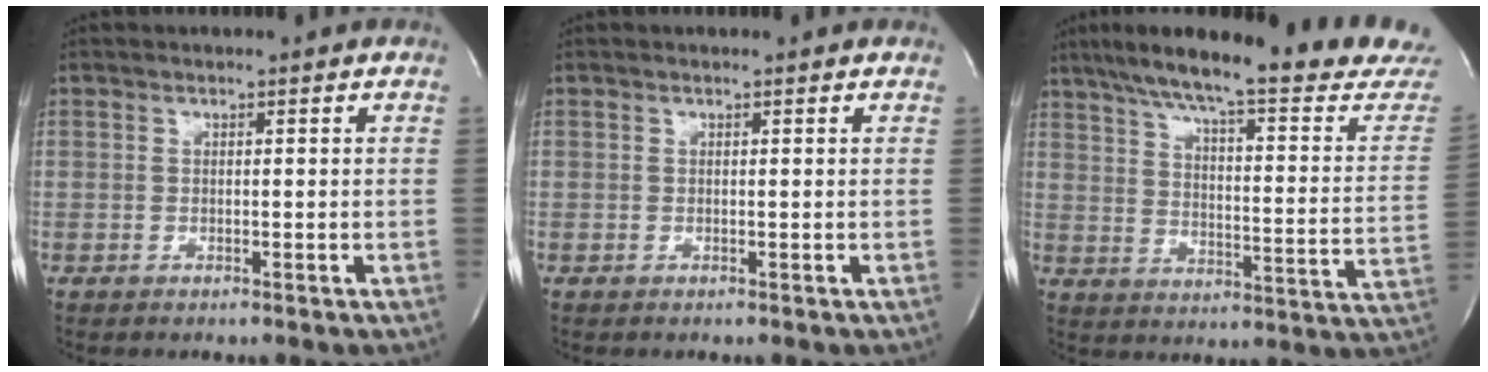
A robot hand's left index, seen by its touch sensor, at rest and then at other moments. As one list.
[{"total": 0.5, "force": [0.5, 0.1, 0.0], "torque": [-0.003, 0.003, 0.003]}, {"total": 27.5, "force": [23.9, 1.5, 13.6], "torque": [-0.213, -0.063, 0.310]}]